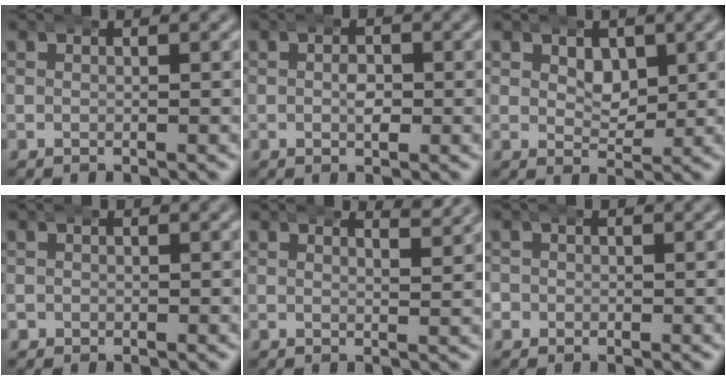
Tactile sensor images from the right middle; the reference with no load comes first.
{"total": 1.4, "force": [-0.1, 1.0, 1.0], "torque": [-0.019, -0.005, -0.003]}
{"total": 2.4, "force": [1.3, 1.6, 1.2], "torque": [-0.019, -0.016, 0.028]}
{"total": 1.3, "force": [-0.2, 1.2, 0.0], "torque": [-0.008, -0.005, -0.005]}
{"total": 2.3, "force": [2.1, 0.2, 0.8], "torque": [-0.008, -0.007, 0.032]}
{"total": 2.7, "force": [-0.3, 2.6, 0.2], "torque": [-0.018, 0.000, -0.016]}